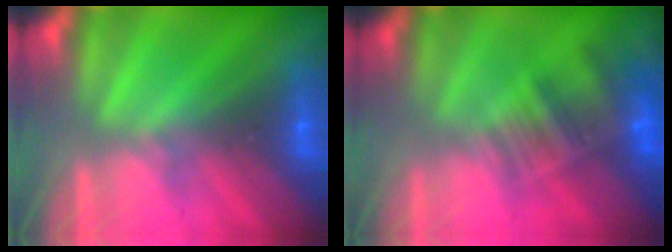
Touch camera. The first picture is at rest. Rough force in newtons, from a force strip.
{"total": 7.6}